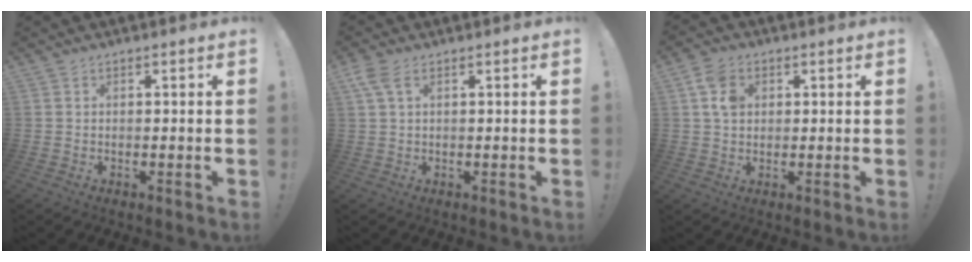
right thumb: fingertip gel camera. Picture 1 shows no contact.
{"total": 4.0, "force": [1.6, 2.0, 3.1], "torque": [-0.067, 0.002, 0.033]}
{"total": 7.2, "force": [1.9, 5.3, 4.5], "torque": [-0.084, 0.007, 0.039]}